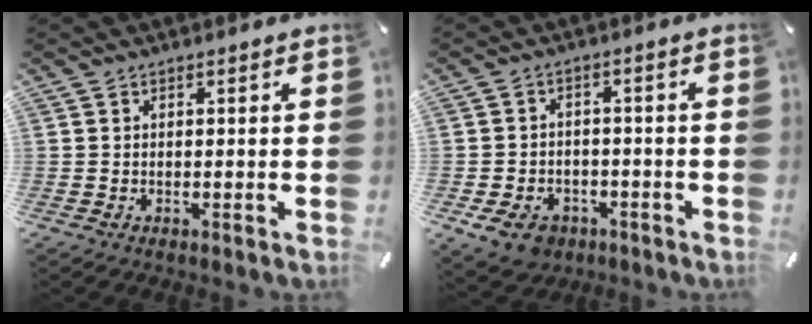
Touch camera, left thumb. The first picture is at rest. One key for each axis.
{"total": 7.1, "fx": -3.7, "fy": 5.2, "fz": 3.1, "tx": -0.072, "ty": 0.021, "tz": -0.069}